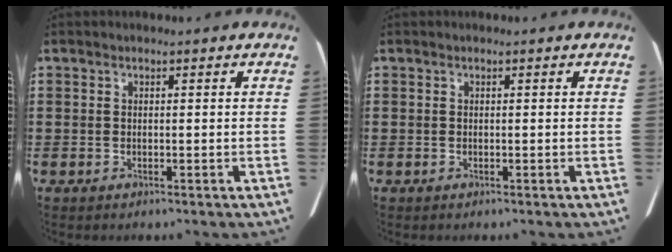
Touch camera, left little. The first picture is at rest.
{"total": 0.0}